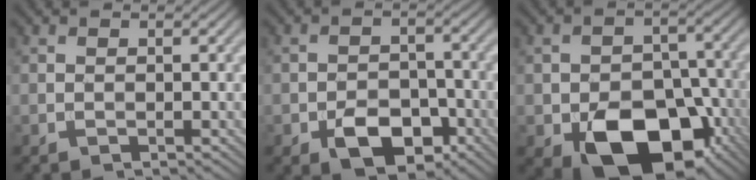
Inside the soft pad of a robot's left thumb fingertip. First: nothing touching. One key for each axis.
{"total": 5.5, "fx": -2.9, "fy": 3.4, "fz": 3.2, "tx": -0.050, "ty": -0.002, "tz": -0.056}
{"total": 13.1, "fx": -6.4, "fy": 8.4, "fz": 7.7, "tx": -0.128, "ty": -0.024, "tz": -0.101}